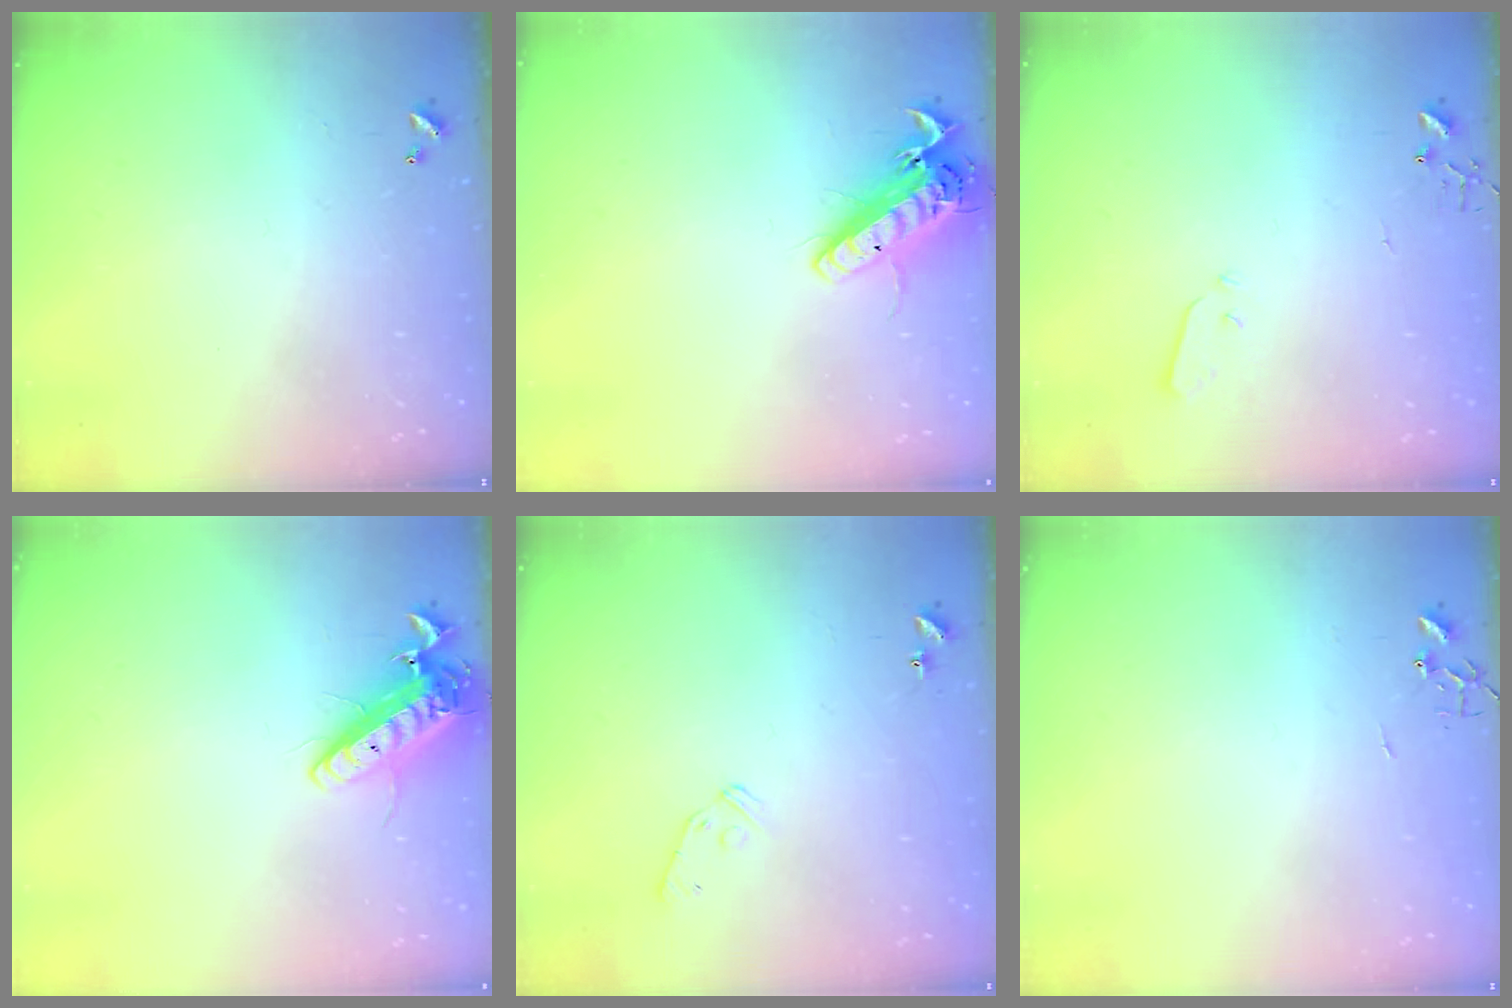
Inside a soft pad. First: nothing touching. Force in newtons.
{"total": 15.7, "press": 15.3, "slide": 3.3}
{"total": 3.6, "press": 3.6, "slide": 0.2}
{"total": 14.0, "press": 13.7, "slide": 2.8}
{"total": 8.0, "press": 7.9, "slide": 0.7}
{"total": 0.0}